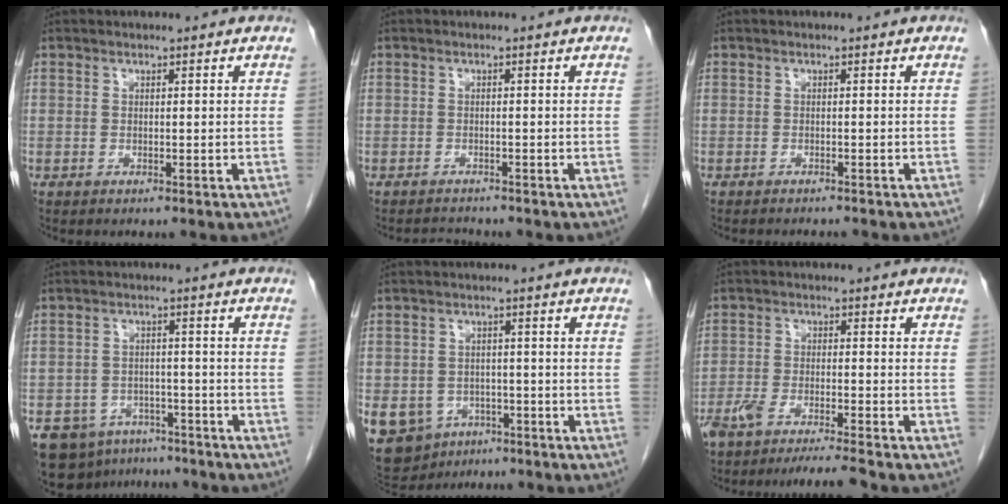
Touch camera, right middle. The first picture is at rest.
{"total": 1.6, "force": [-1.5, 0.2, -0.2], "torque": [0.001, -0.009, -0.022]}
{"total": 3.7, "force": [-3.5, 0.5, 1.2], "torque": [-0.012, -0.005, -0.042]}
{"total": 9.3, "force": [-6.7, 5.9, 2.7], "torque": [-0.046, 0.009, -0.098]}
{"total": 14.0, "force": [-6.7, 11.3, 5.0], "torque": [-0.143, 0.001, -0.087]}
{"total": 7.8, "force": [-6.8, -0.5, 3.8], "torque": [-0.056, -0.014, -0.112]}